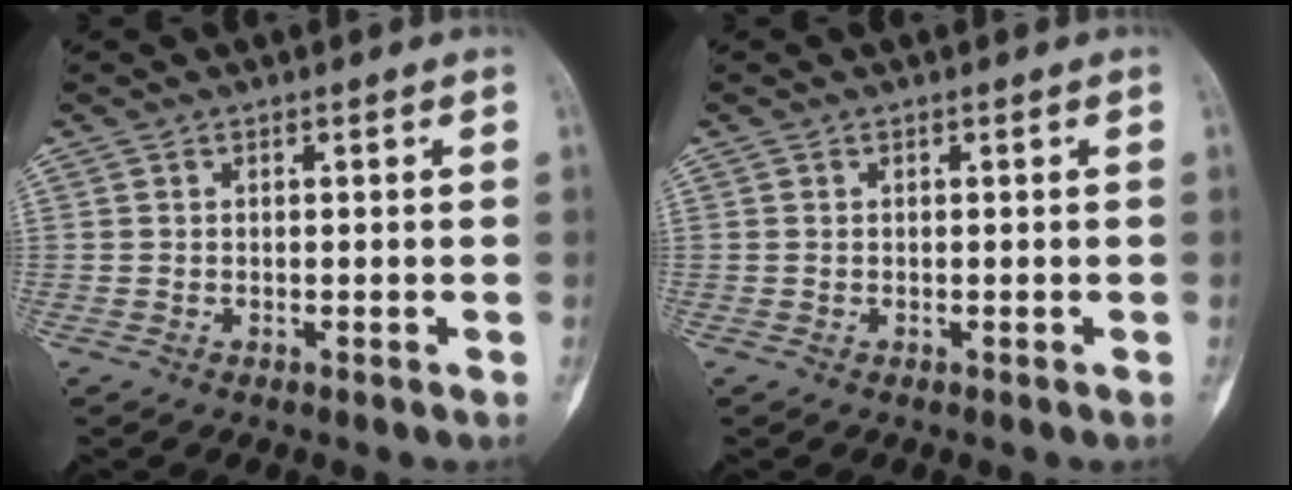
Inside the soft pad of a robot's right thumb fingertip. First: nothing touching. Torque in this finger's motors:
{"motor_torque": [-0.25, -0.06, -0.20, 0.23, 0.01]}